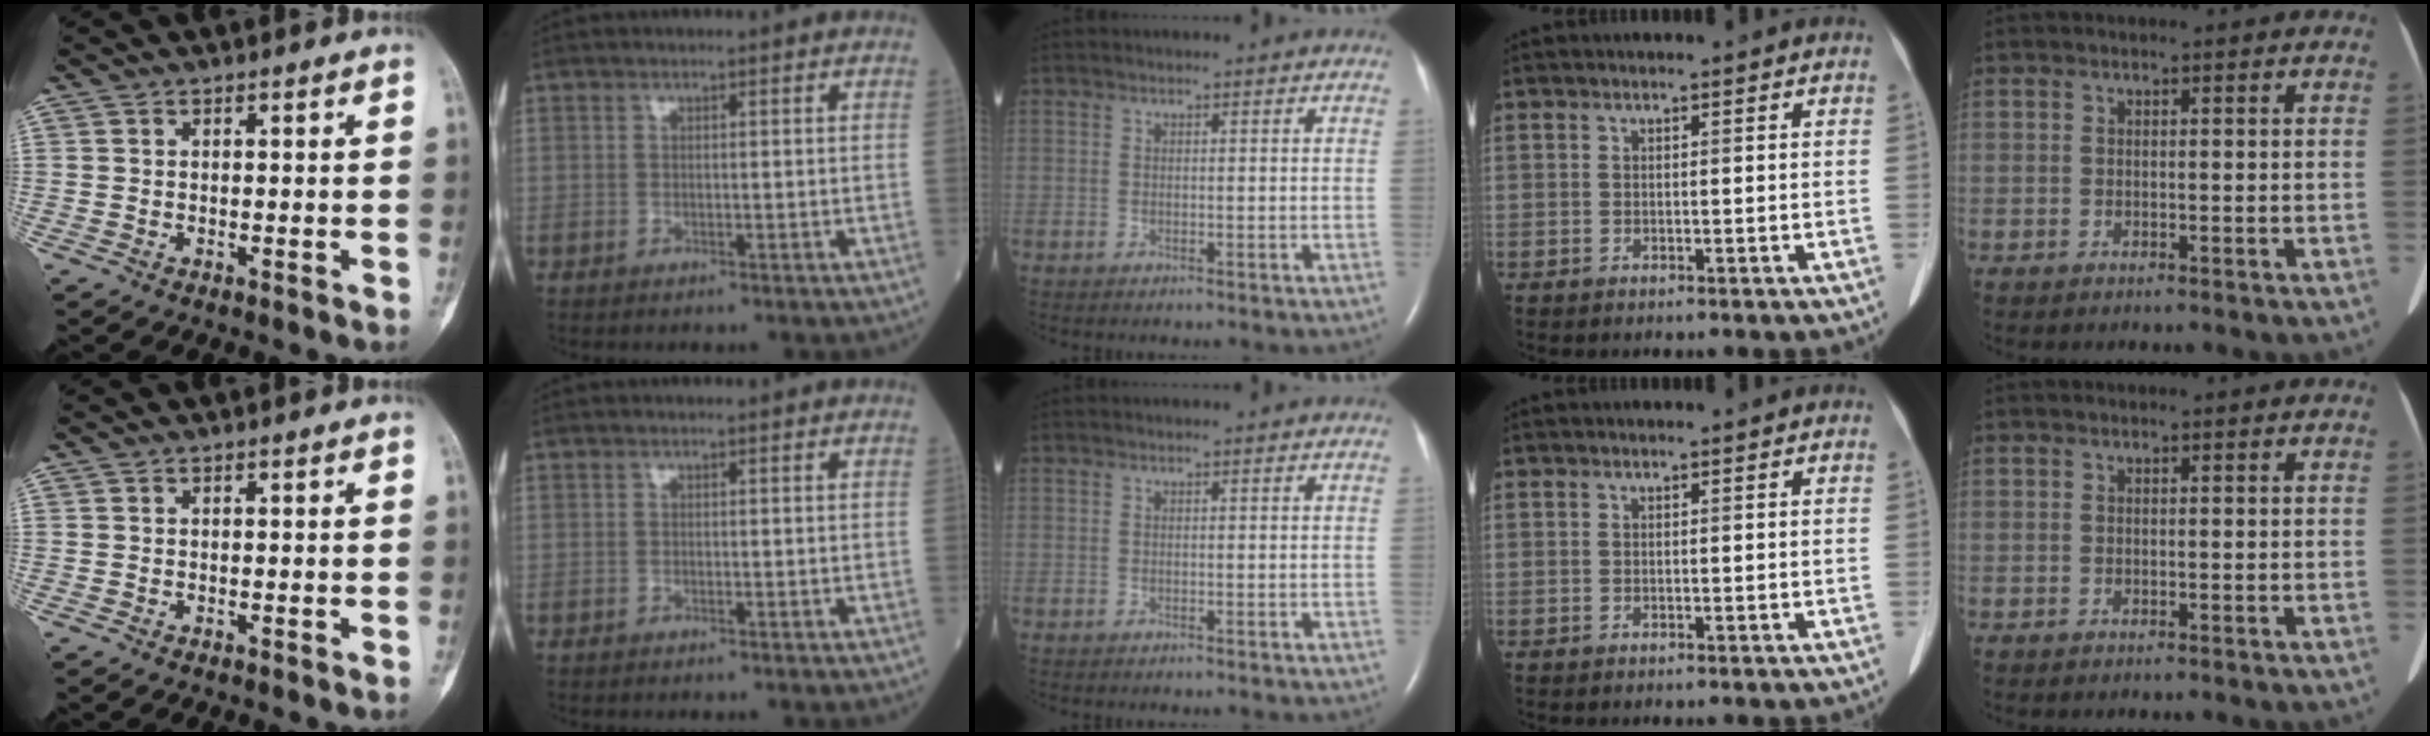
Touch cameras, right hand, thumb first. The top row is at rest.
{}